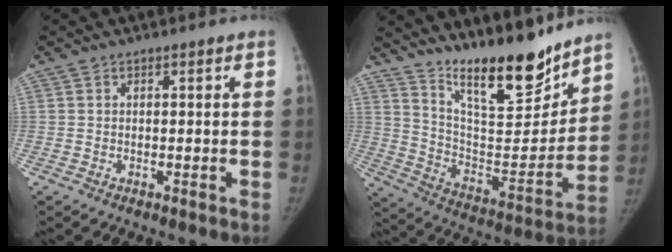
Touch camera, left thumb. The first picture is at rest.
{"total": 20.4, "force": [16.5, 5.0, 10.9], "torque": [-0.126, -0.117, 0.279]}